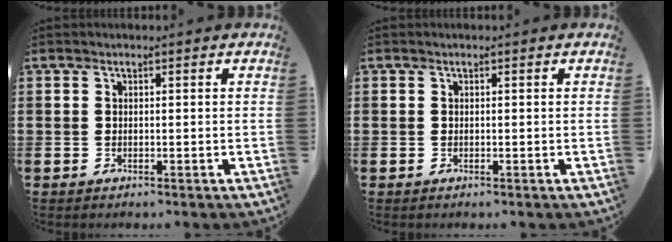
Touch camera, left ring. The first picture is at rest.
{"total": 0.0}